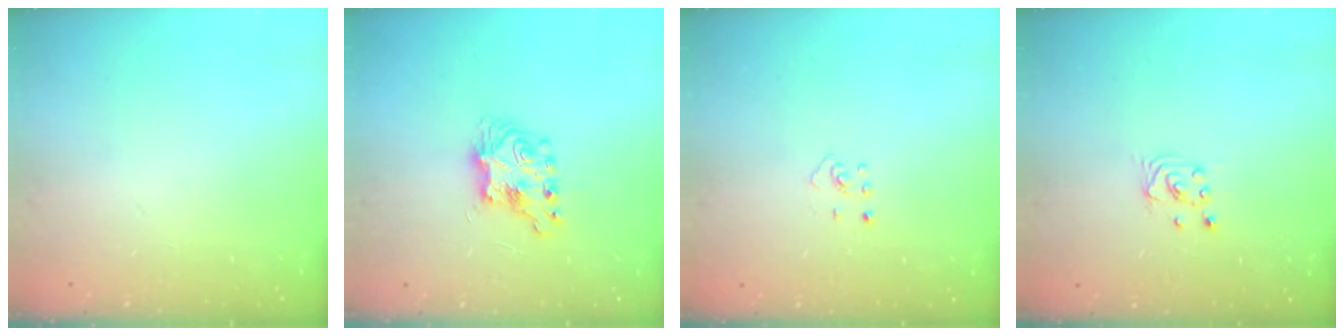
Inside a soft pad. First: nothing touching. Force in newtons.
{"total": 8.2, "press": 8.1, "slide": 0.8}
{"total": 2.7, "press": 2.6, "slide": 0.6}
{"total": 1.7, "press": 1.6, "slide": 0.1}